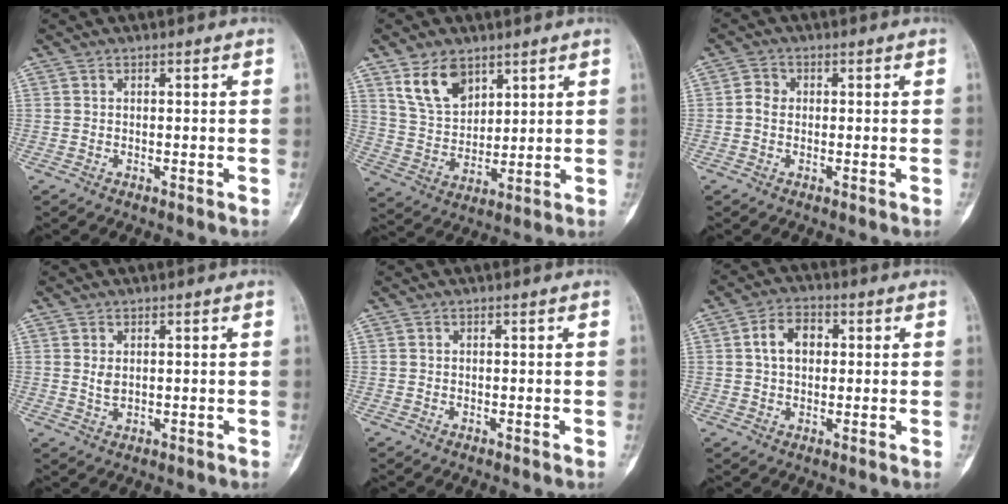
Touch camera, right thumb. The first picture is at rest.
{"total": 9.9, "force": [5.9, 6.1, 5.1], "torque": [-0.076, -0.031, 0.123]}
{"total": 2.3, "force": [-0.2, 2.0, 1.1], "torque": [-0.012, 0.006, -0.008]}
{"total": 2.1, "force": [0.5, 1.2, 1.6], "torque": [-0.029, -0.006, 0.014]}
{"total": 0.0}
{"total": 6.5, "force": [1.1, 4.5, 4.5], "torque": [-0.064, 0.013, 0.014]}